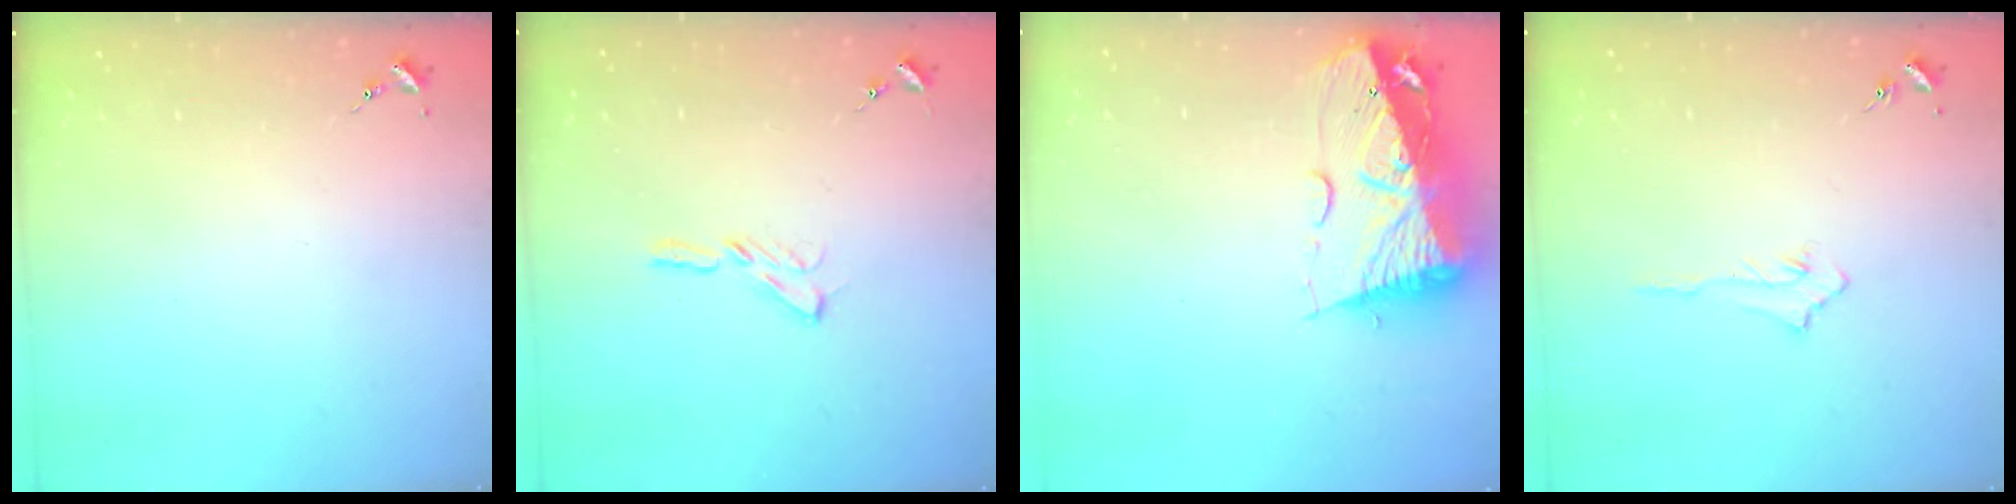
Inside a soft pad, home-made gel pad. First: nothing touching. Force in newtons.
{"total": 4.0, "press": 4.0, "slide": 0.4}
{"total": 14.8, "press": 14.7, "slide": 1.8}
{"total": 3.4, "press": 3.4, "slide": 0.4}